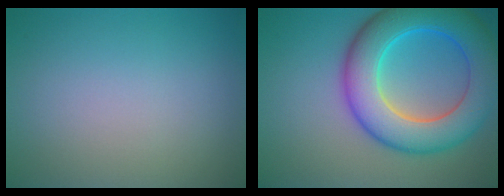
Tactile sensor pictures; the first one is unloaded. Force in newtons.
{"total": 10.1, "press": 10.1, "slide": 0.1}